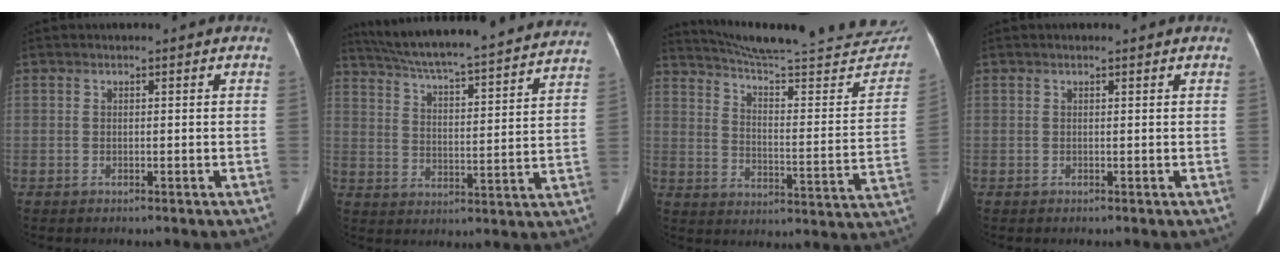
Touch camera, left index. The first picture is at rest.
{"total": 30.8, "force": [28.1, 2.6, 12.4], "torque": [-0.207, -0.038, 0.365]}
{"total": 29.5, "force": [27.2, 2.6, 11.1], "torque": [-0.164, -0.096, 0.343]}
{"total": 0.9, "force": [0.8, 0.0, 0.5], "torque": [-0.010, 0.012, 0.015]}